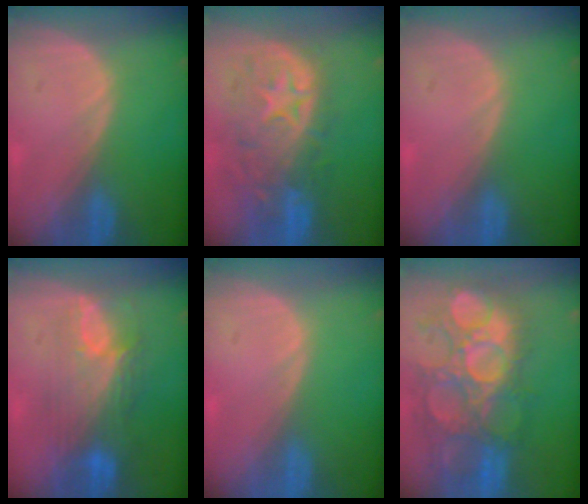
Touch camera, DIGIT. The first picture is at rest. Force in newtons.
{"total": 11.1, "press": 9.8, "slide": 5.2}
{"total": 0.0}
{"total": 8.5, "press": 8.1, "slide": 2.6}
{"total": 0.0}
{"total": 13.1, "press": 12.1, "slide": 5.0}